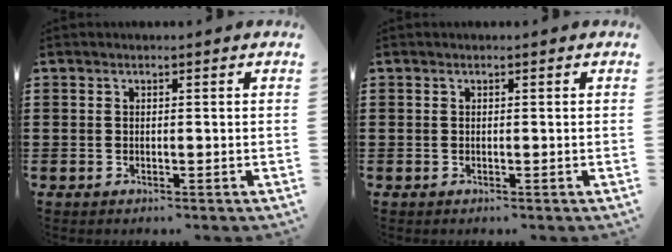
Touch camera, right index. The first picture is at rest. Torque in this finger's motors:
{"motor_torque": [0.00, 0.00, 0.00, 0.00]}